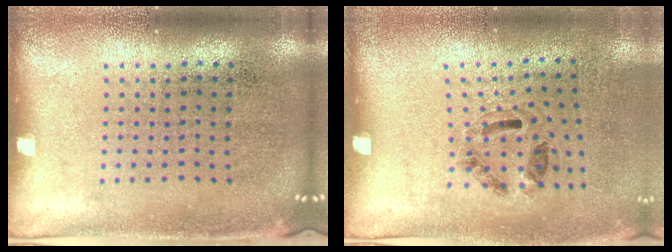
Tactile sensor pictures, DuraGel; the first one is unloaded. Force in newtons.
{"total": 1.2, "press": 0.7, "slide": 0.9}